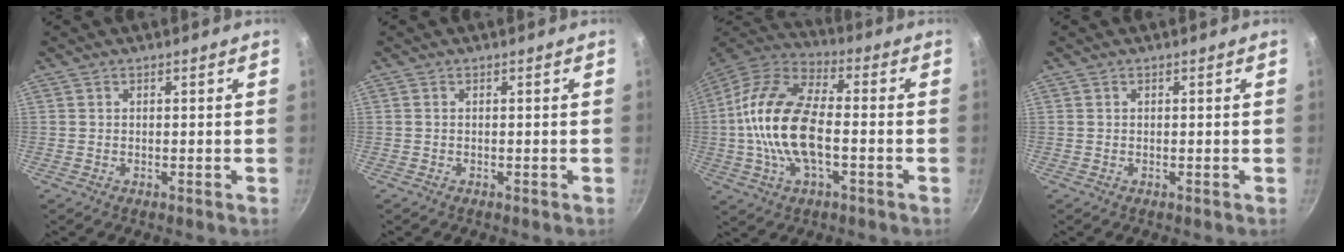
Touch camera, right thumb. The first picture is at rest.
{"total": 0.0}
{"total": 18.4, "force": [-2.0, 9.2, 15.8], "torque": [-0.293, 0.038, -0.054]}
{"total": 0.0}